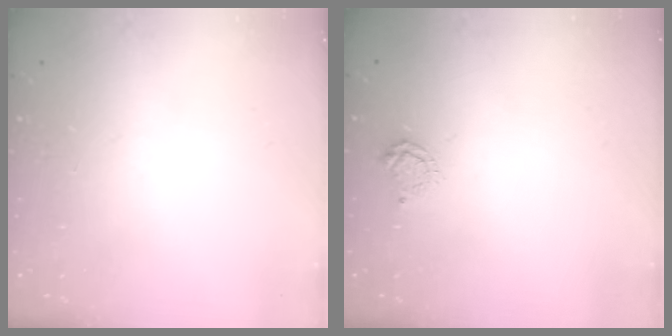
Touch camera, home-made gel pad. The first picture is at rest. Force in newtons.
{"total": 4.9, "press": 4.9, "slide": 0.6}